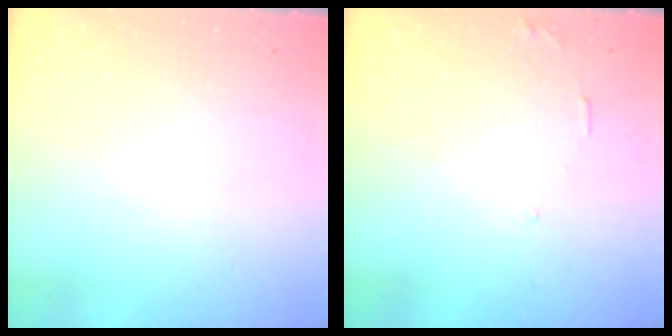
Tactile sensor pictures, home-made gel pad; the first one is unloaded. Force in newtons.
{"total": 6.9, "press": 6.9, "slide": 0.4}